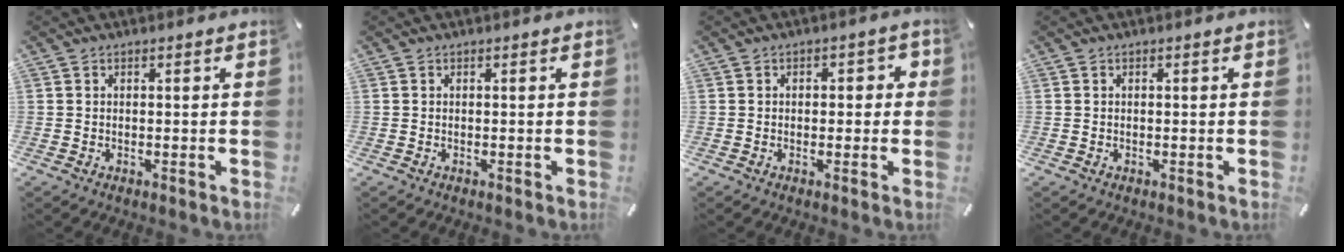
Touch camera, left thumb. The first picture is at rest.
{"total": 0.0}
{"total": 2.6, "force": [-0.5, 1.9, 1.7], "torque": [-0.017, 0.004, -0.016]}
{"total": 0.0}